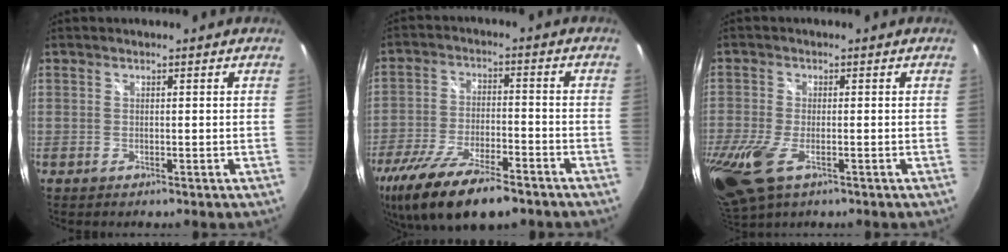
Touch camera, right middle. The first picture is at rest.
{"total": 18.5, "force": [-13.2, 6.1, 11.4], "torque": [-0.238, -0.044, -0.224]}
{"total": 15.5, "force": [-6.9, 8.1, 11.3], "torque": [-0.279, -0.055, -0.121]}